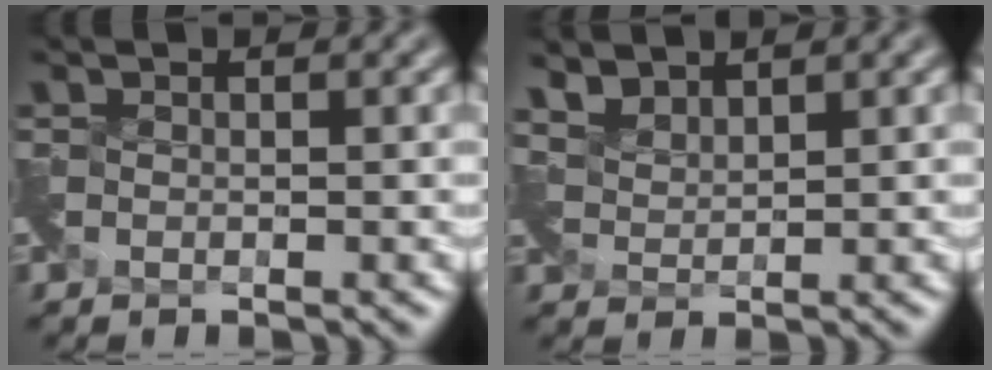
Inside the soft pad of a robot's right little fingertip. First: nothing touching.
{"total": 3.0, "force": [2.9, 0.4, -0.1], "torque": [-0.011, 0.000, 0.066]}